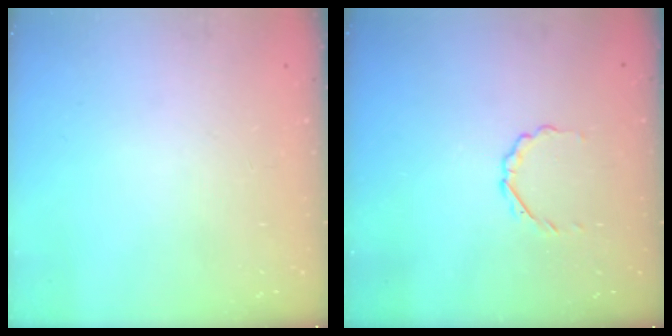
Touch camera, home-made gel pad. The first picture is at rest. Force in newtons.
{"total": 2.3, "press": 2.1, "slide": 0.8}